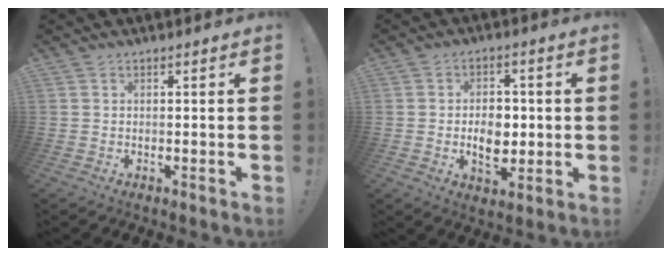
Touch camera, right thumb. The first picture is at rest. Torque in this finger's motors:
{"motor_torque": [0.18, -0.40, 0.30, 0.20, -0.04]}